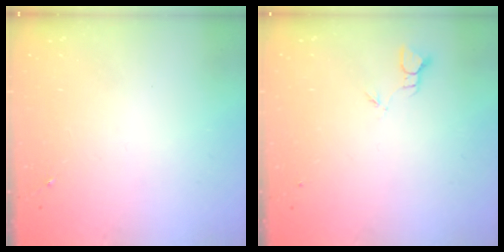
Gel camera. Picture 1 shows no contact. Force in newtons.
{"total": 1.9, "press": 1.9, "slide": 0.1}